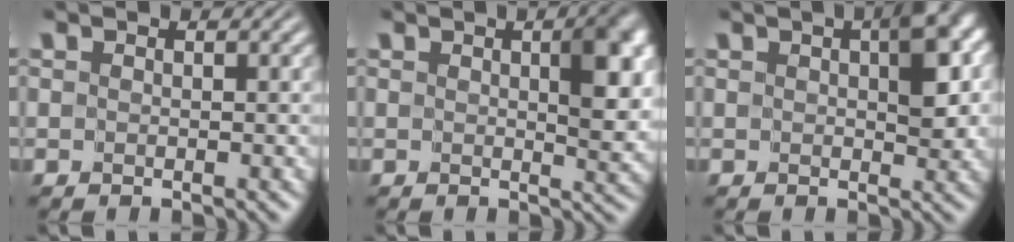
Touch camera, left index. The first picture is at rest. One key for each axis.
{"total": 4.4, "fx": 1.0, "fy": 1.8, "fz": 3.9, "tx": -0.047, "ty": -0.002, "tz": 0.017}
{"total": 4.4, "fx": 0.8, "fy": 2.2, "fz": 3.8, "tx": -0.043, "ty": 0.004, "tz": 0.007}